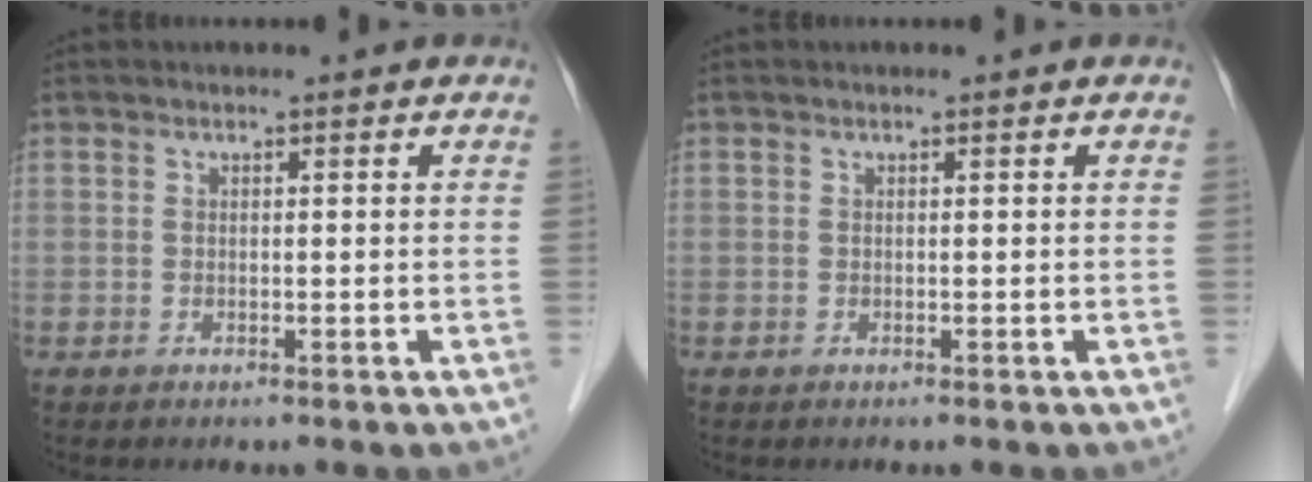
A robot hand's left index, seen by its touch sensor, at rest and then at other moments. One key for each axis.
{"total": 0.0}